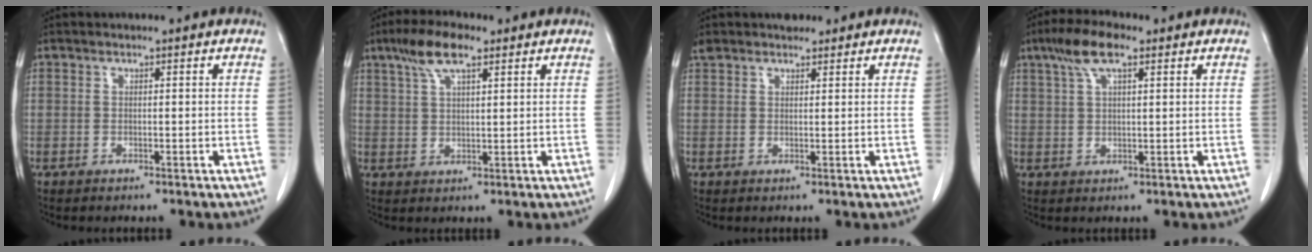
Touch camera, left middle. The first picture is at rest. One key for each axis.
{"total": 6.8, "fx": 4.2, "fy": 1.7, "fz": 5.0, "tx": -0.108, "ty": 0.017, "tz": 0.080}
{"total": 3.1, "fx": 2.7, "fy": 1.4, "fz": 0.7, "tx": -0.015, "ty": 0.015, "tz": 0.045}
{"total": 6.3, "fx": 3.7, "fy": 1.6, "fz": 4.9, "tx": -0.104, "ty": 0.020, "tz": 0.068}